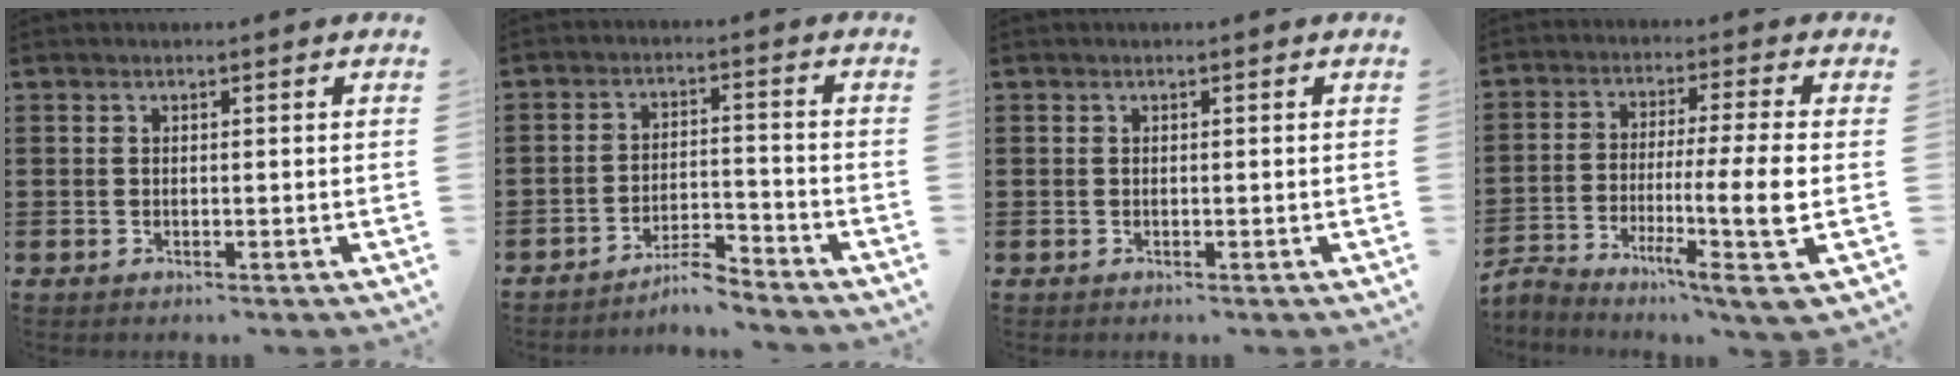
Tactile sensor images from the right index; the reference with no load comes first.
{"total": 4.6, "force": [-4.4, 0.3, 1.3], "torque": [-0.027, 0.003, -0.088]}
{"total": 0.0}
{"total": 9.1, "force": [-1.9, 0.2, 9.0], "torque": [-0.171, -0.011, -0.041]}